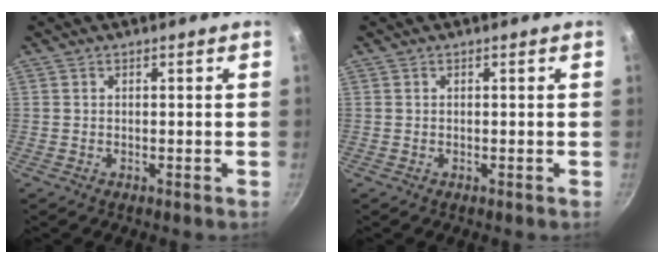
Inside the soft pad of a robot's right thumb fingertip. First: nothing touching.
{"total": 0.0}